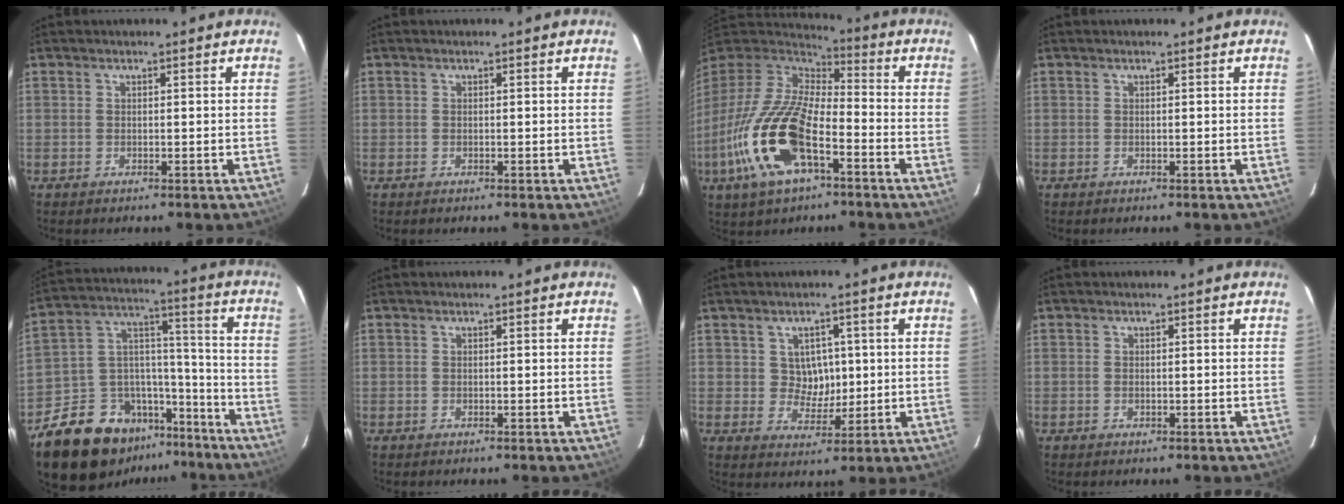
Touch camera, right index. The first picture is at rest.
{"total": 0.0}
{"total": 21.6, "force": [-8.7, 9.3, 17.4], "torque": [-0.365, -0.039, -0.169]}
{"total": 0.0}
{"total": 19.3, "force": [-13.5, 11.4, 7.9], "torque": [-0.174, 0.057, -0.201]}
{"total": 0.0}
{"total": 5.2, "force": [0.8, 4.7, 1.9], "torque": [-0.028, 0.007, 0.019]}
{"total": 1.8, "force": [-0.3, 1.3, 1.1], "torque": [-0.018, -0.002, -0.002]}